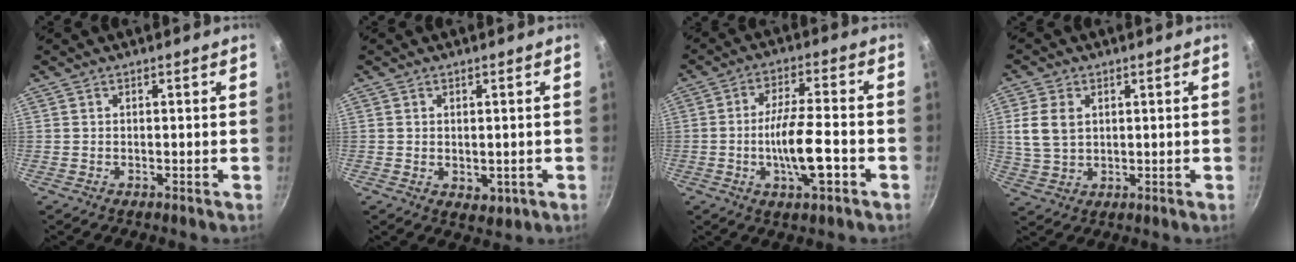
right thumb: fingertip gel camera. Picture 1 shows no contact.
{"total": 3.0, "force": [-0.1, 2.2, 2.0], "torque": [-0.026, -0.008, 0.002]}
{"total": 10.6, "force": [-3.2, 2.8, 9.7], "torque": [-0.166, 0.018, -0.059]}
{"total": 7.2, "force": [1.7, 5.1, 4.8], "torque": [-0.088, -0.002, 0.037]}